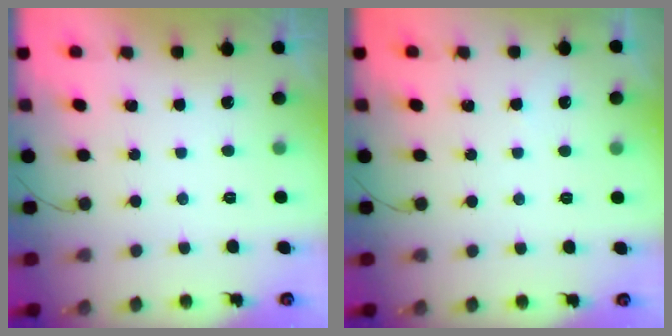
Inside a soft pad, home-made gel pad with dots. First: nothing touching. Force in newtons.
{"total": 1.2, "press": 1.2, "slide": 0.3}